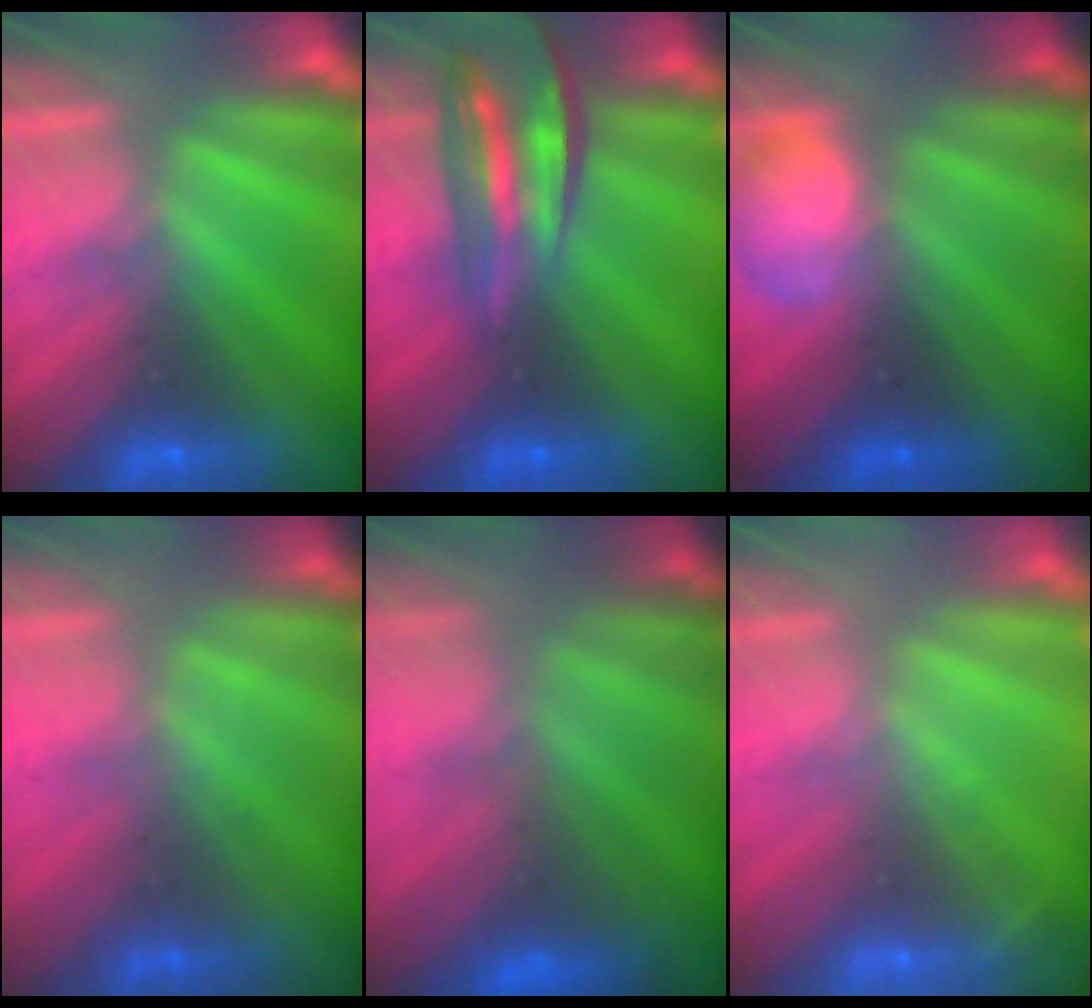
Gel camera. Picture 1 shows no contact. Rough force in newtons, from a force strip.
{"total": 7.0}
{"total": 2.5}
{"total": 1.2}
{"total": 3.8}
{"total": 1.8}